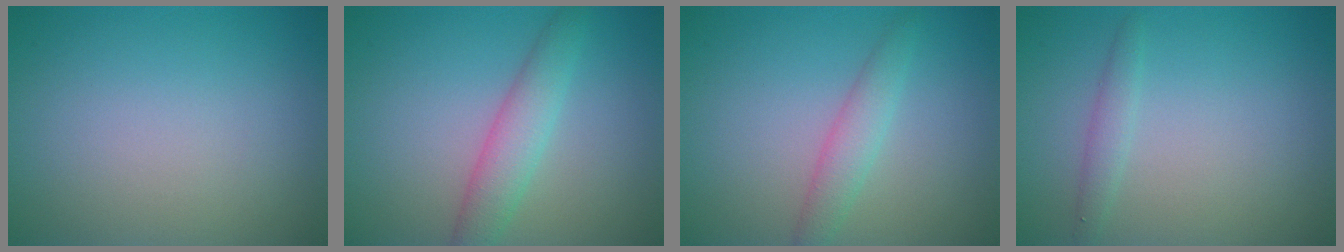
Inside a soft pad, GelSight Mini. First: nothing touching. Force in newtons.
{"total": 3.3, "press": 3.3, "slide": 0.2}
{"total": 2.3, "press": 2.3, "slide": 0.0}
{"total": 1.3, "press": 1.3, "slide": 0.0}